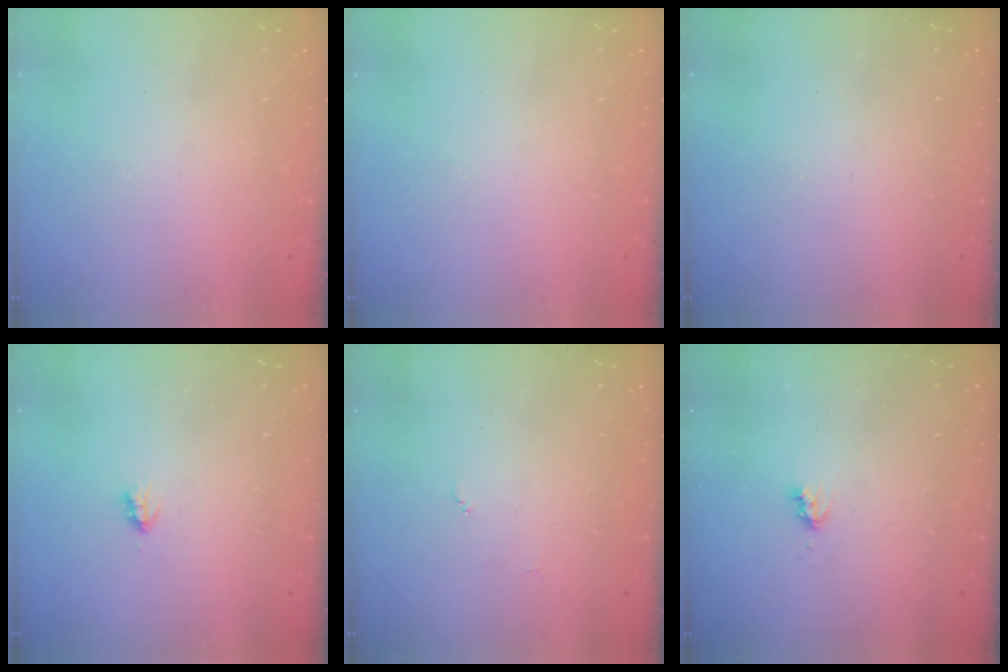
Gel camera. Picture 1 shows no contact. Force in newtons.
{"total": 0.0}
{"total": 0.0}
{"total": 1.7, "press": 1.7, "slide": 0.3}
{"total": 3.7, "press": 3.7, "slide": 0.4}
{"total": 2.6, "press": 2.6, "slide": 0.4}